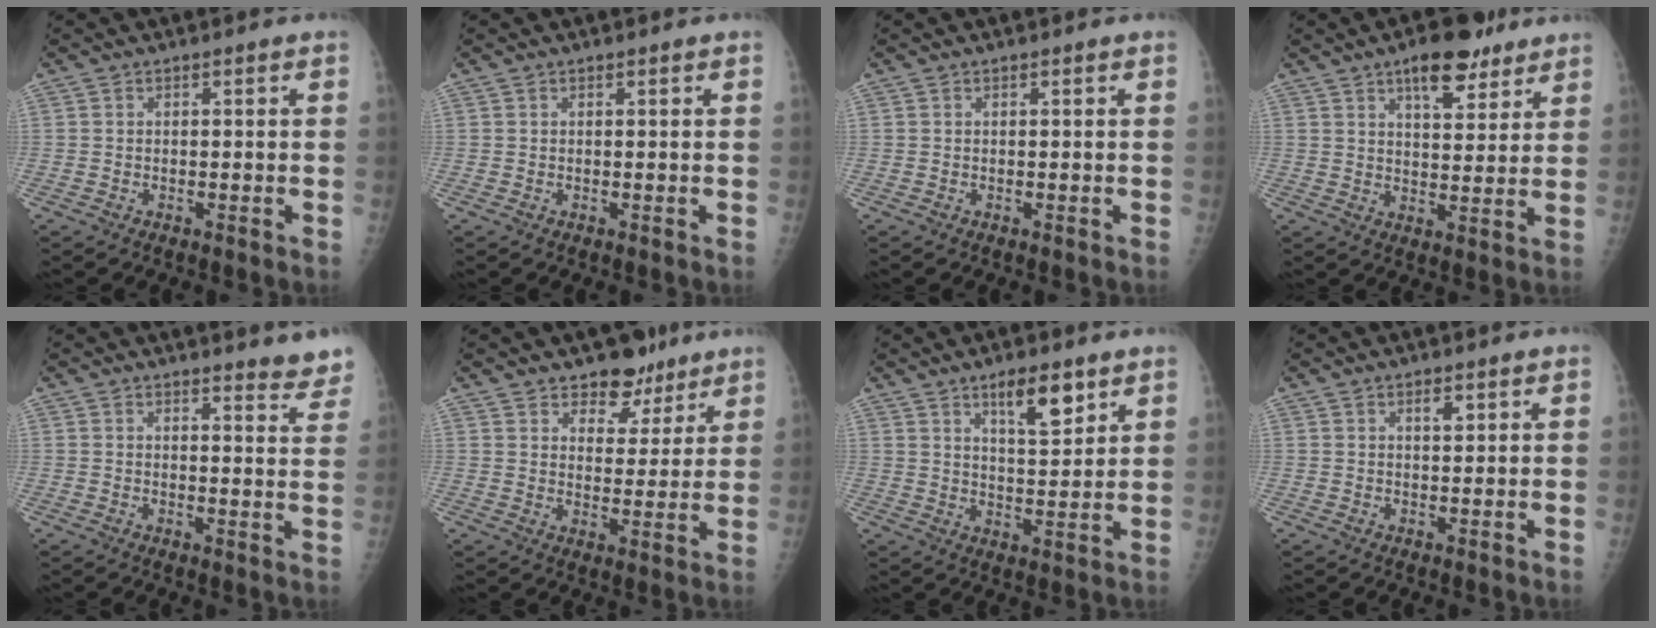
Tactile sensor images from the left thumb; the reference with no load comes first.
{"total": 0.0}
{"total": 0.0}
{"total": 10.4, "force": [6.6, 4.4, 6.7], "torque": [-0.075, -0.031, 0.098]}
{"total": 6.3, "force": [5.9, 0.9, 1.9], "torque": [-0.002, -0.042, 0.051]}
{"total": 8.2, "force": [6.2, 4.8, 2.7], "torque": [0.000, -0.034, 0.095]}
{"total": 8.5, "force": [5.1, 2.7, 6.2], "torque": [-0.085, -0.035, 0.086]}
{"total": 2.0, "force": [1.1, 0.8, 1.4], "torque": [-0.018, -0.006, 0.018]}